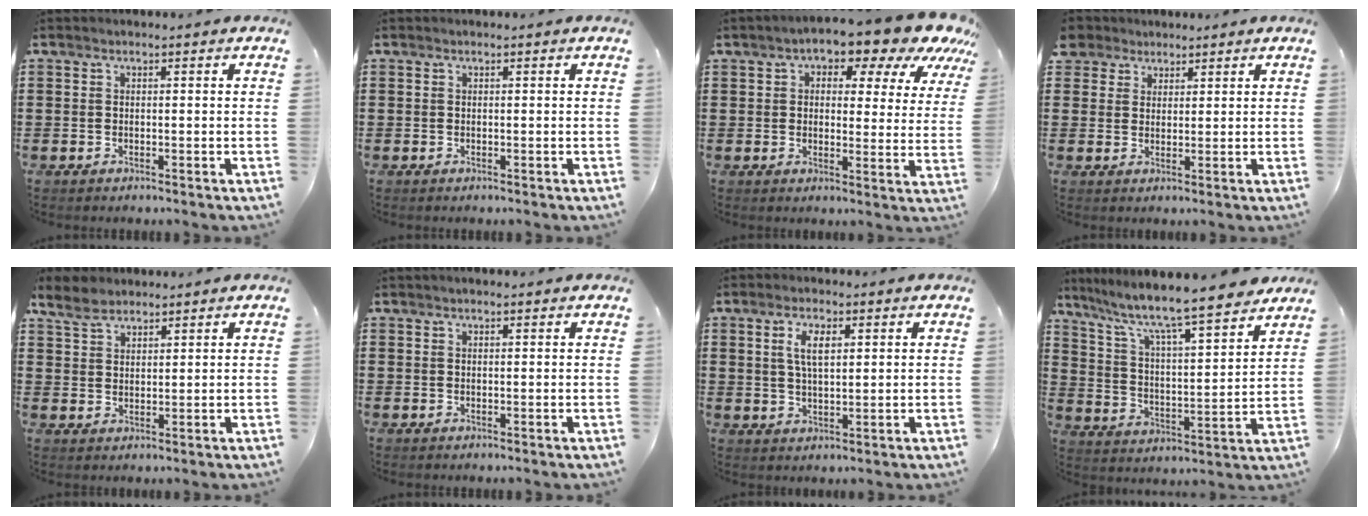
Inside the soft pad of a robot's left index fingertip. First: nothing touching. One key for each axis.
{"total": 0.0}
{"total": 7.5, "fx": 5.6, "fy": 2.6, "fz": 4.2, "tx": -0.068, "ty": -0.039, "tz": 0.086}
{"total": 3.3, "fx": 2.2, "fy": 2.5, "fz": -0.1, "tx": -0.016, "ty": 0.013, "tz": 0.042}
{"total": 4.6, "fx": 3.6, "fy": 2.2, "fz": 1.7, "tx": -0.047, "ty": 0.003, "tz": 0.069}
{"total": 0.5, "fx": 0.4, "fy": 0.1, "fz": 0.3, "tx": -0.007, "ty": 0.003, "tz": 0.007}
{"total": 4.5, "fx": 1.7, "fy": 1.8, "fz": 3.8, "tx": -0.082, "ty": 0.009, "tz": 0.027}
{"total": 7.7, "fx": 6.8, "fy": 0.3, "fz": 3.7, "tx": -0.101, "ty": -0.053, "tz": 0.109}